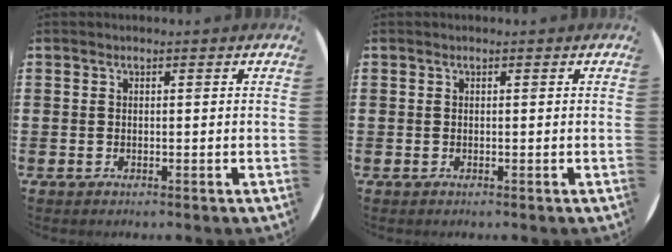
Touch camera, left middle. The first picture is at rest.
{"total": 0.0}